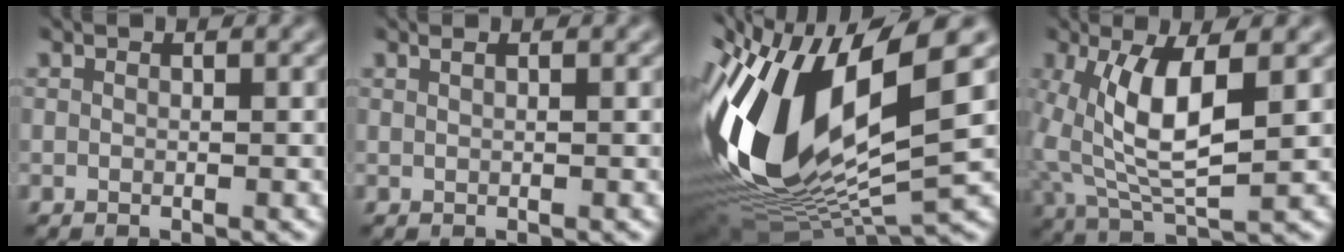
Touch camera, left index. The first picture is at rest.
{"total": 0.7, "force": [0.4, 0.3, 0.5], "torque": [-0.006, -0.004, 0.006]}
{"total": 16.3, "force": [1.9, 7.2, 14.5], "torque": [-0.306, -0.009, 0.046]}
{"total": 6.8, "force": [1.0, 2.4, 6.3], "torque": [-0.135, -0.007, 0.023]}